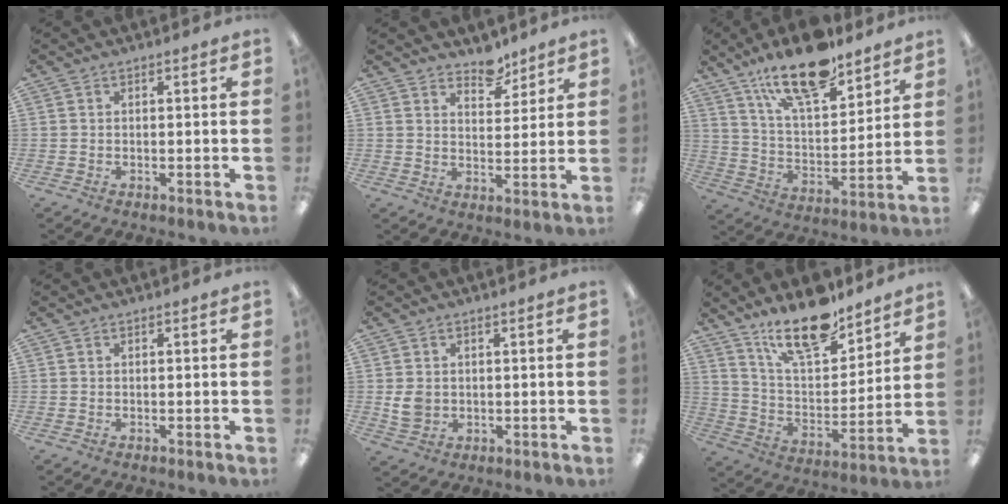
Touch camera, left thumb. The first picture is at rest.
{"total": 6.6, "force": [5.6, 2.9, 1.8], "torque": [-0.001, -0.042, 0.097]}
{"total": 18.7, "force": [13.8, 6.9, 10.5], "torque": [-0.179, -0.071, 0.236]}
{"total": 0.0}
{"total": 4.4, "force": [0.4, 3.7, 2.4], "torque": [-0.036, -0.003, 0.006]}
{"total": 17.2, "force": [13.3, 6.0, 9.0], "torque": [-0.161, -0.076, 0.232]}